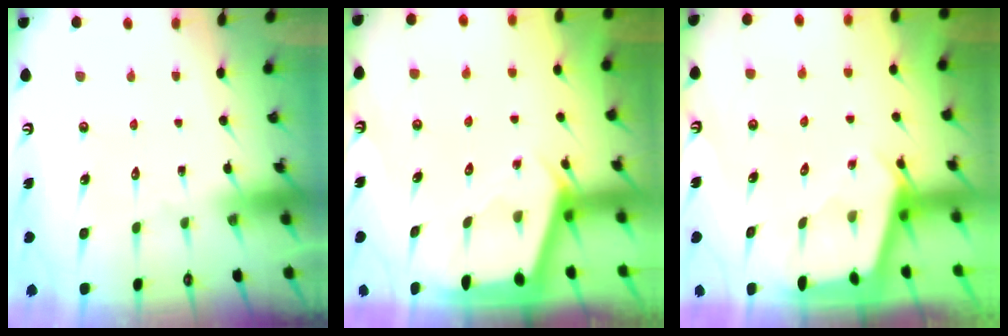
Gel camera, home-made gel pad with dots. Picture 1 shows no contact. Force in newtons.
{"total": 2.4, "press": 2.4, "slide": 0.3}
{"total": 2.6, "press": 2.6, "slide": 0.3}